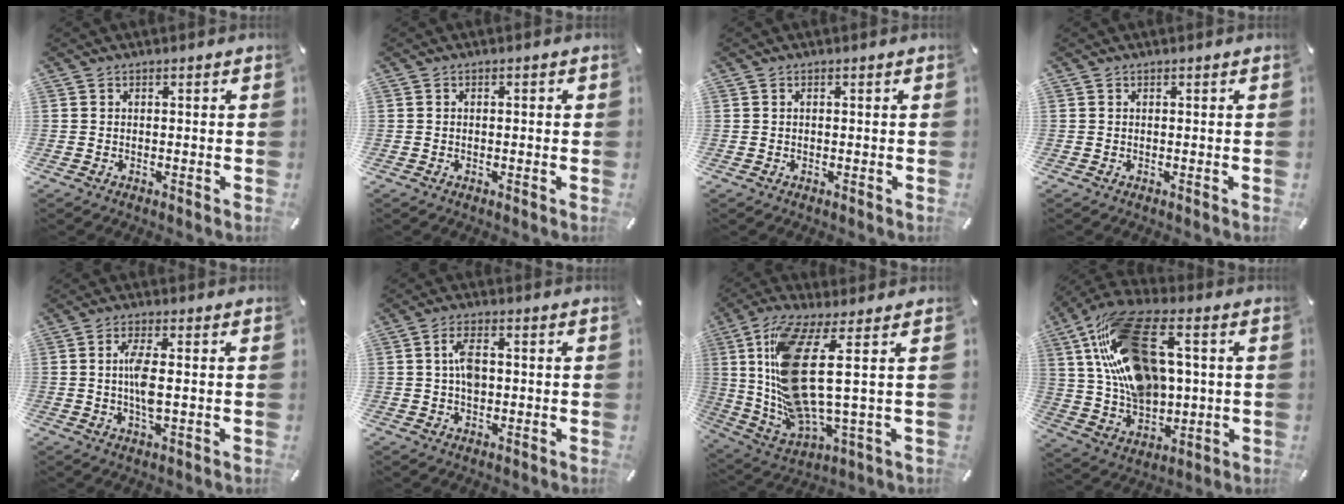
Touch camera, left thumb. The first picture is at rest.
{"total": 1.0, "force": [-0.2, 0.3, 0.9], "torque": [-0.016, 0.000, -0.004]}
{"total": 0.5, "force": [0.0, 0.2, 0.5], "torque": [-0.010, 0.001, 0.000]}
{"total": 0.0}
{"total": 6.2, "force": [0.2, 1.6, 6.0], "torque": [-0.133, -0.009, -0.005]}
{"total": 5.2, "force": [0.4, 3.0, 4.3], "torque": [-0.084, 0.002, 0.003]}
{"total": 19.2, "force": [4.5, 5.6, 17.8], "torque": [-0.376, -0.026, 0.068]}
{"total": 20.4, "force": [6.3, 12.9, 14.4], "torque": [-0.296, -0.016, 0.114]}